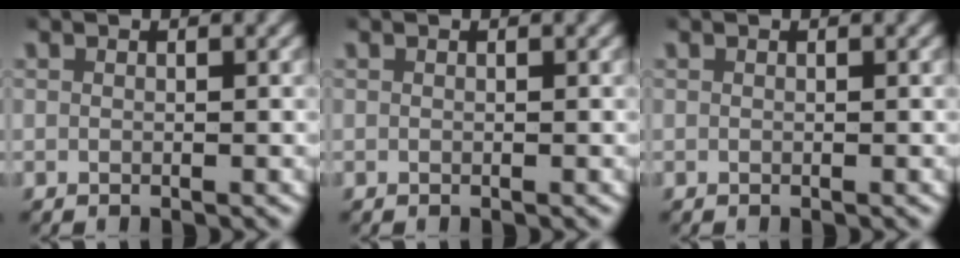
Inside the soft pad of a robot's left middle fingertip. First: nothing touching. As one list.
[{"total": 0.0}, {"total": 0.0}]